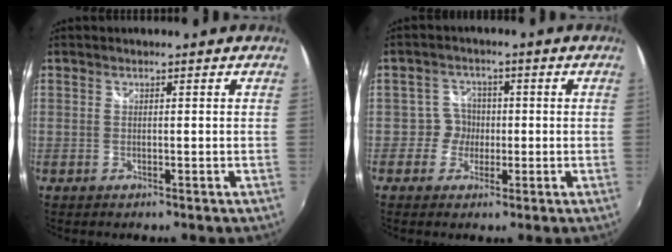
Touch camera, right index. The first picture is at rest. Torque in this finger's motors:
{"motor_torque": [0.03, -0.05, -0.02, -0.01]}